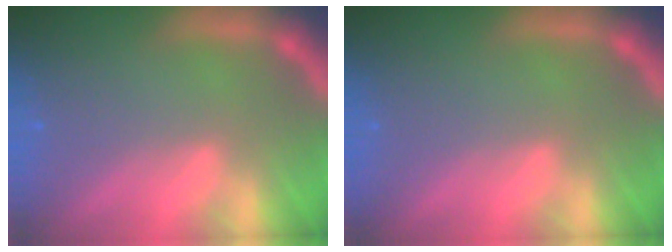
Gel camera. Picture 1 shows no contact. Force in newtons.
{"total": 0.0}